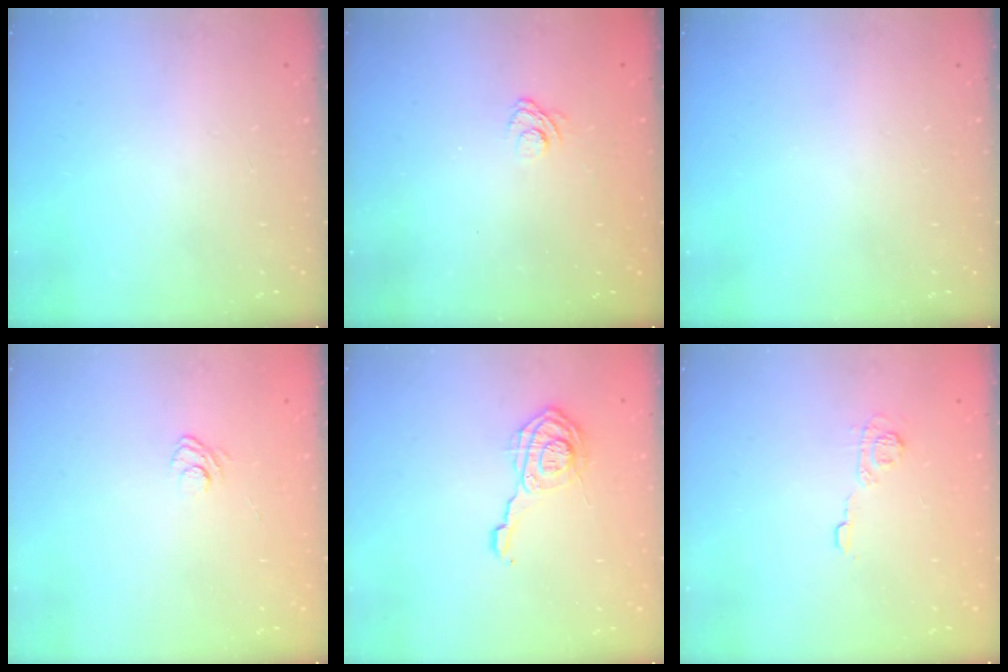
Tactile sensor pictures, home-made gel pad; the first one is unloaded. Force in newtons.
{"total": 3.2, "press": 3.0, "slide": 1.1}
{"total": 0.0}
{"total": 3.7, "press": 3.4, "slide": 1.4}
{"total": 9.2, "press": 9.1, "slide": 0.6}
{"total": 5.1, "press": 5.0, "slide": 1.0}